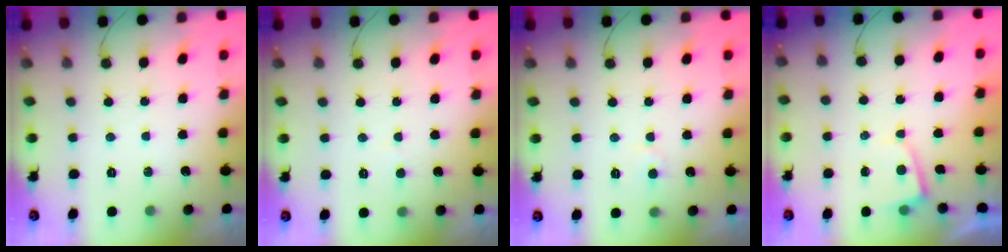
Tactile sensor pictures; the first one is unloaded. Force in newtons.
{"total": 1.7, "press": 1.7, "slide": 0.2}
{"total": 3.1, "press": 3.1, "slide": 0.3}
{"total": 2.3, "press": 2.3, "slide": 0.2}